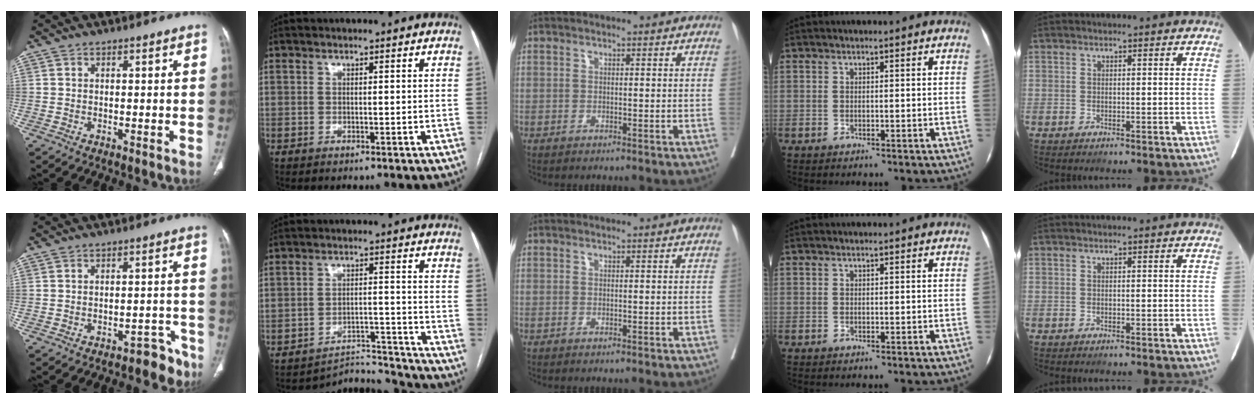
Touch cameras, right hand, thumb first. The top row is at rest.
{"thumb": {"total": 6.1, "force": [-4.7, 3.3, 2.1], "torque": [-0.003, 0.048, -0.060]}, "index": {"total": 7.0, "force": [-6.7, 0.7, -2.0], "torque": [0.037, 0.034, -0.098]}}